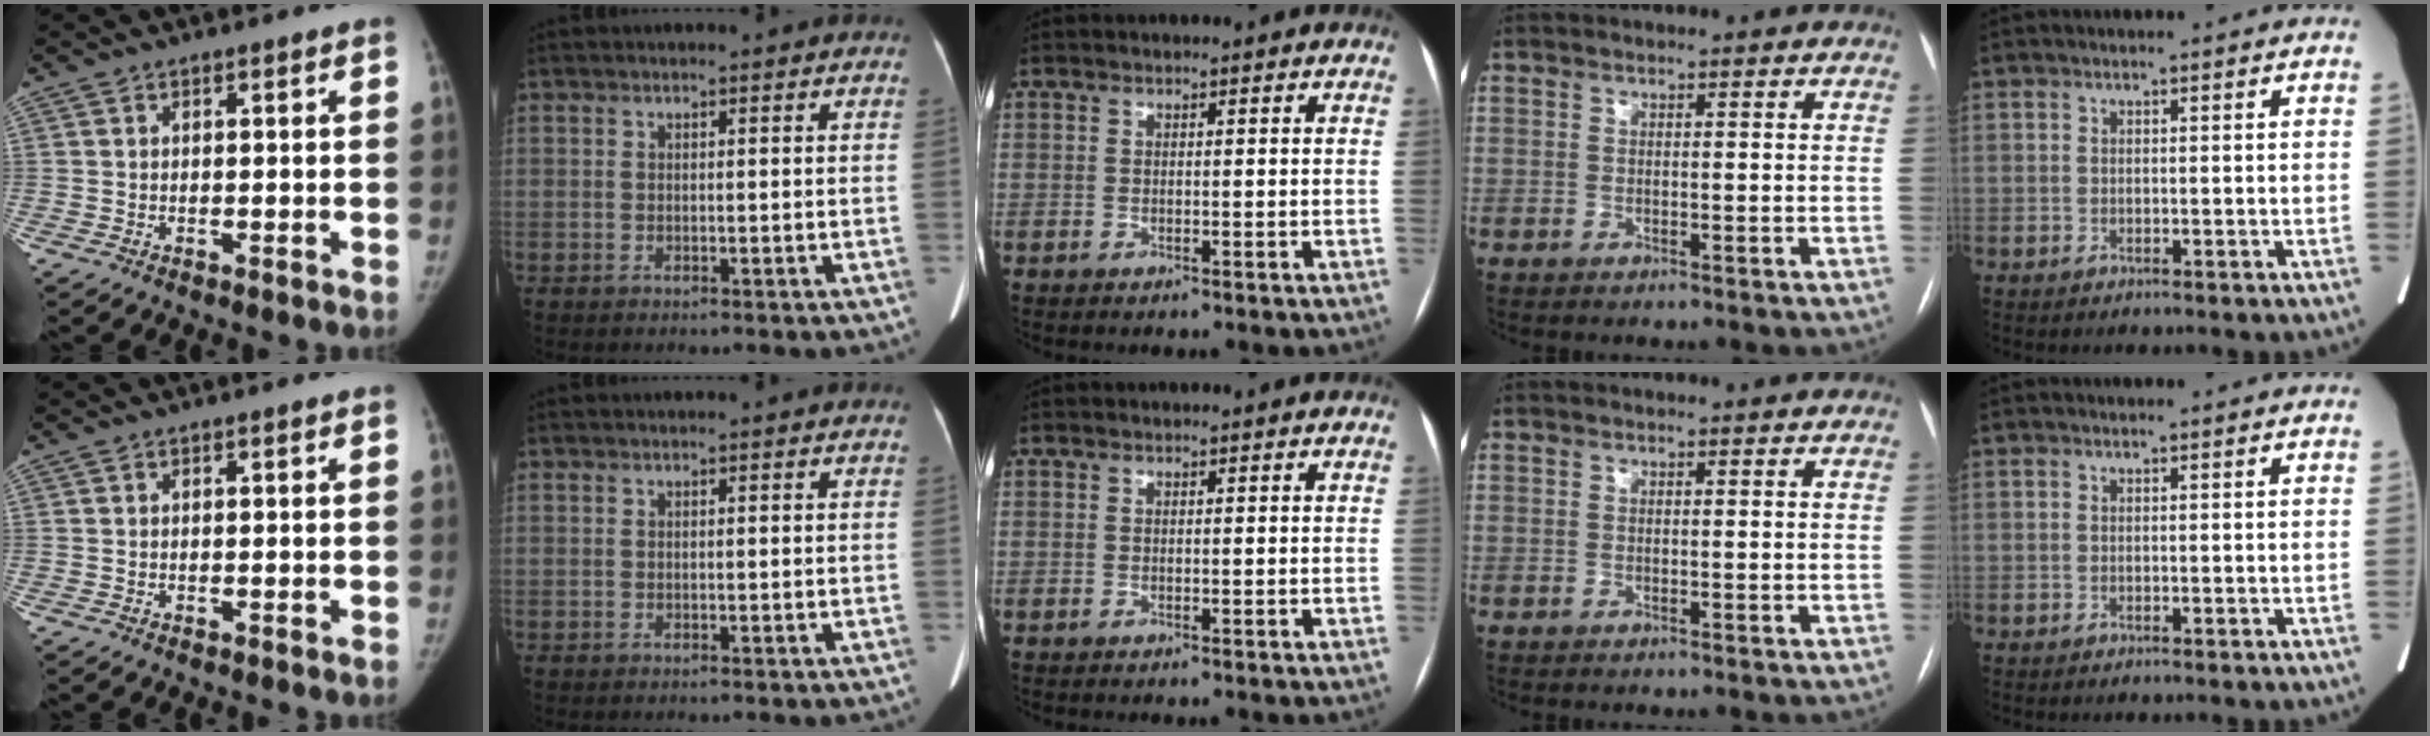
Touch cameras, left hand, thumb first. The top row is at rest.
{}